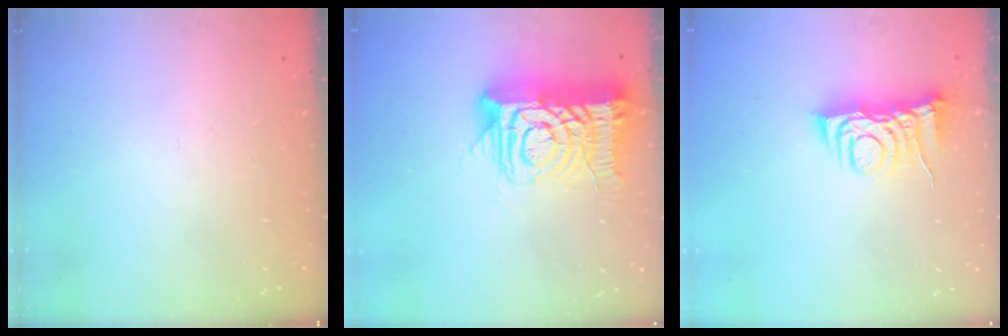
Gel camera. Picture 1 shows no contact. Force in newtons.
{"total": 16.0, "press": 15.9, "slide": 1.6}
{"total": 8.3, "press": 8.2, "slide": 1.1}